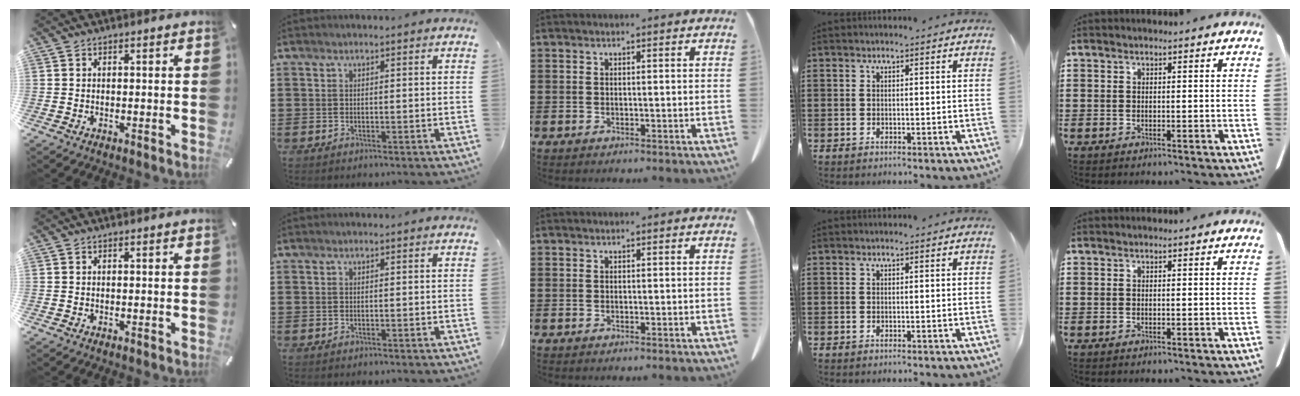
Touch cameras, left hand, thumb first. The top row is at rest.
{}